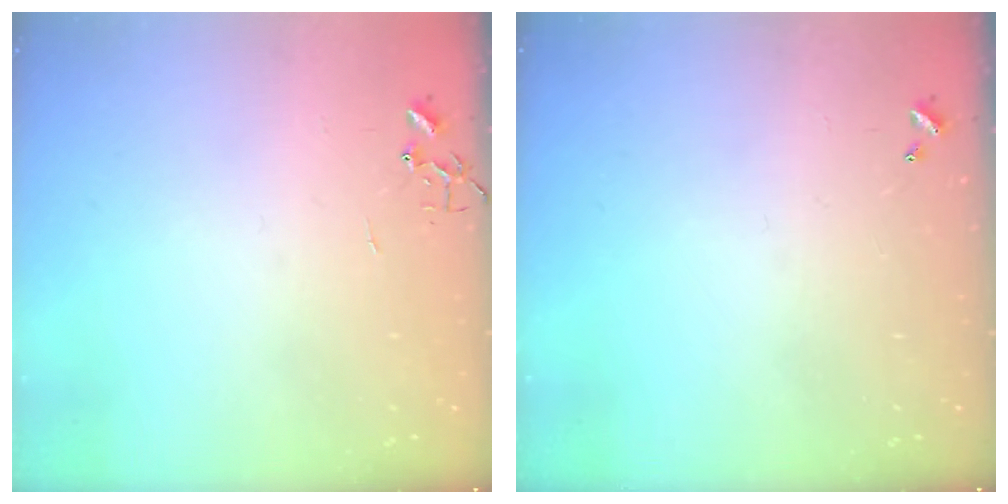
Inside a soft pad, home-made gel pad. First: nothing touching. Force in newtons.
{"total": 0.0}